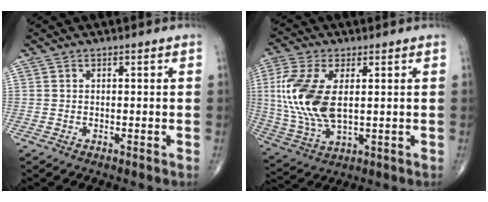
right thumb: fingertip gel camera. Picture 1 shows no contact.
{"total": 15.0, "force": [1.9, 7.7, 12.7], "torque": [-0.290, -0.009, 0.044]}